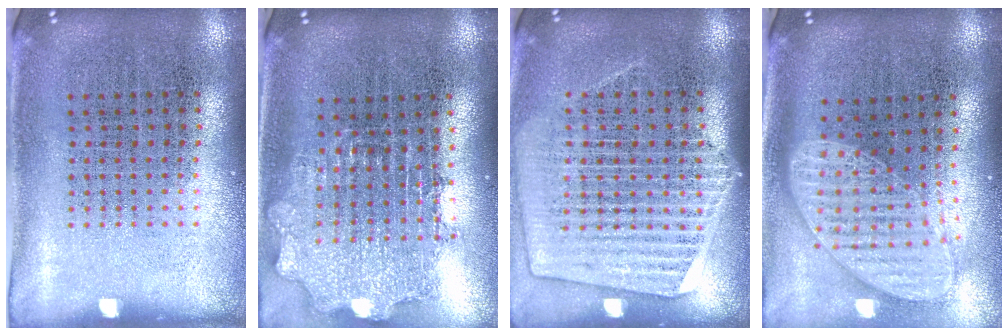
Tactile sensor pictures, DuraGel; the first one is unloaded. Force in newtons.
{"total": 1.9, "press": 1.5, "slide": 1.1}
{"total": 1.6, "press": 1.4, "slide": 0.7}
{"total": 1.7, "press": 1.3, "slide": 1.0}